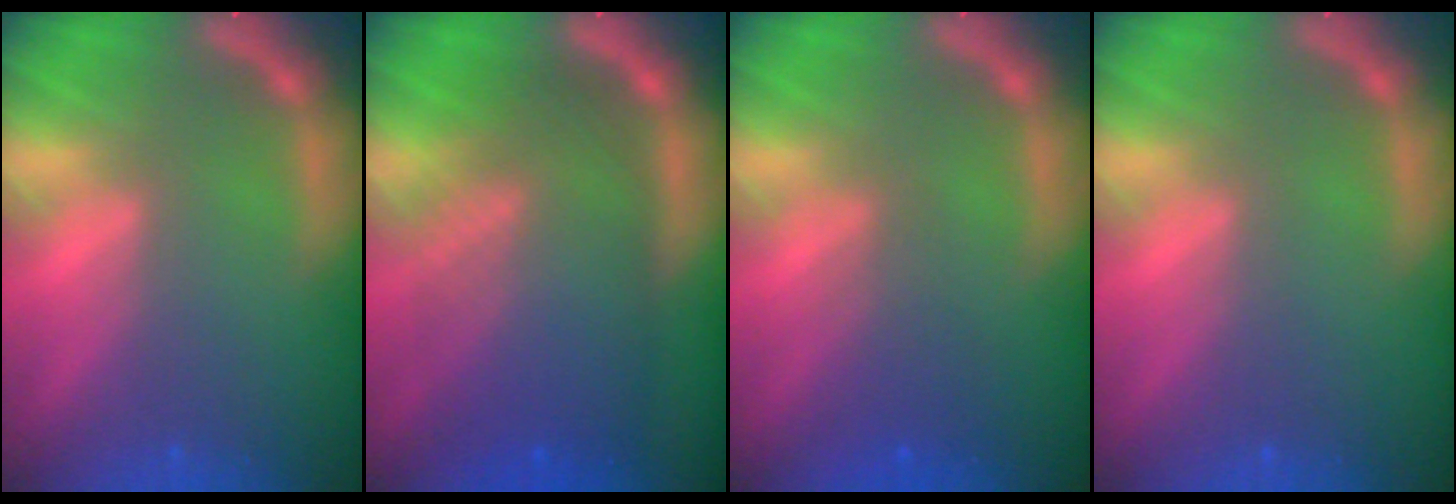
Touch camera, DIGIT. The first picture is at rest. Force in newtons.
{"total": 10.0}
{"total": 2.5}
{"total": 0.0}